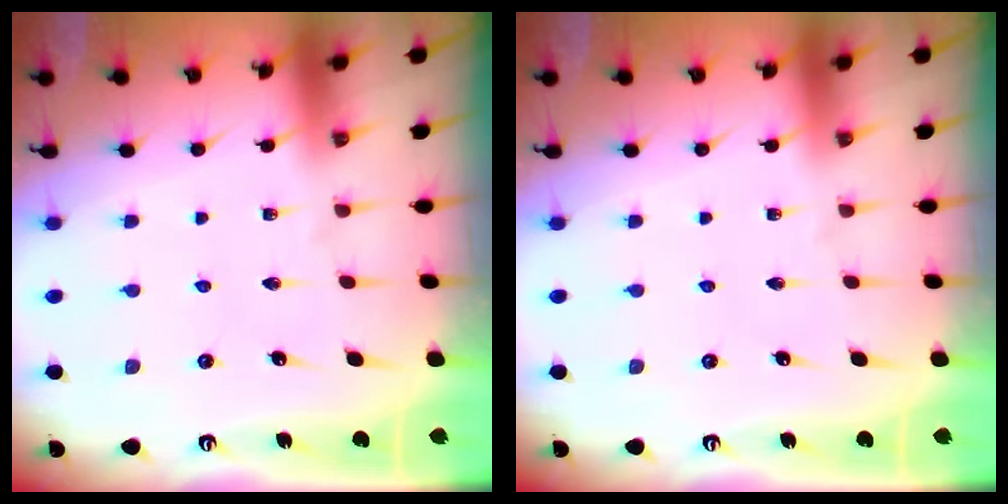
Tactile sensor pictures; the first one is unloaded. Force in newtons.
{"total": 0.0}